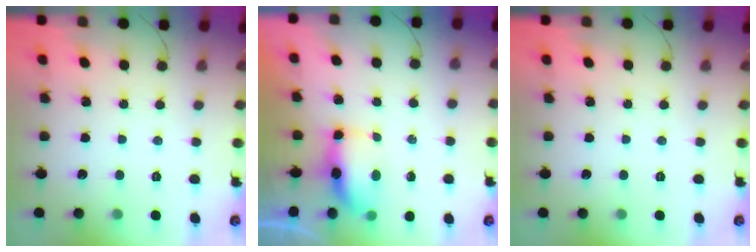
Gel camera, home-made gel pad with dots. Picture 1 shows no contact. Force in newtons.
{"total": 6.2, "press": 6.1, "slide": 1.2}
{"total": 0.0}